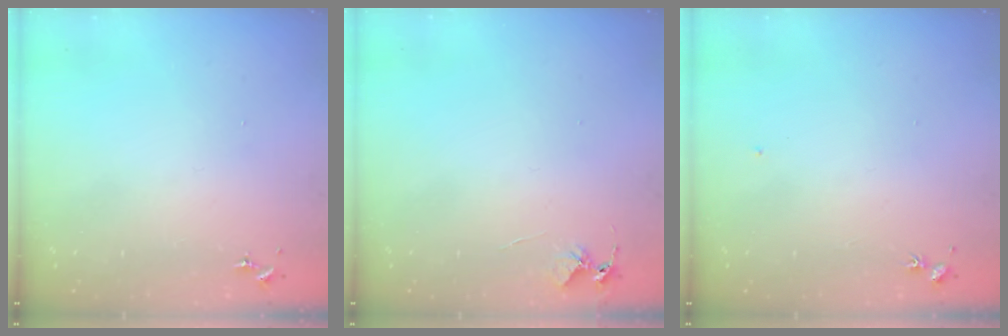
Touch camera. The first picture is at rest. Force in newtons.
{"total": 4.9, "press": 4.9, "slide": 0.3}
{"total": 4.4, "press": 4.4, "slide": 0.5}